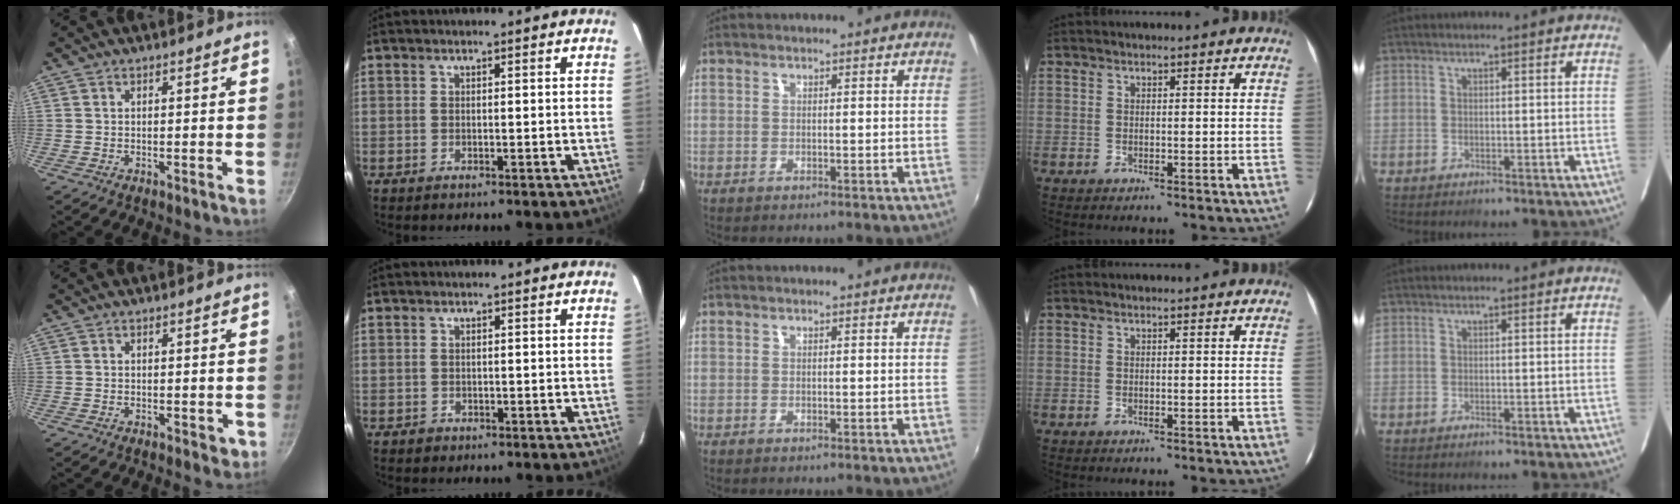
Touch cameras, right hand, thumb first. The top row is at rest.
{"thumb": {"total": 2.1, "force": [-0.4, 1.4, 1.6], "torque": [-0.016, -0.001, -0.005]}, "index": {"total": 1.3, "force": [-0.4, 1.2, 0.1], "torque": [0.000, 0.002, -0.002]}}